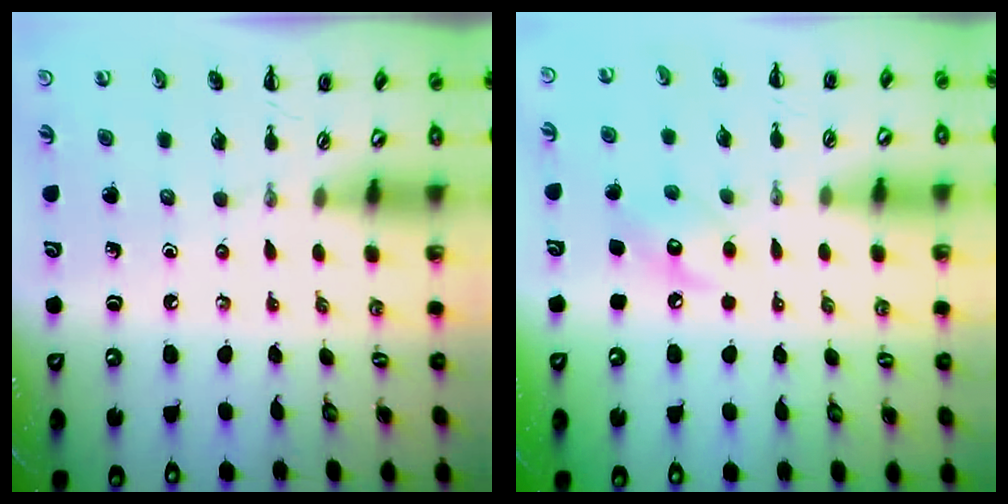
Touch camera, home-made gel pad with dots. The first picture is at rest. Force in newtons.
{"total": 8.0, "press": 8.0, "slide": 0.7}